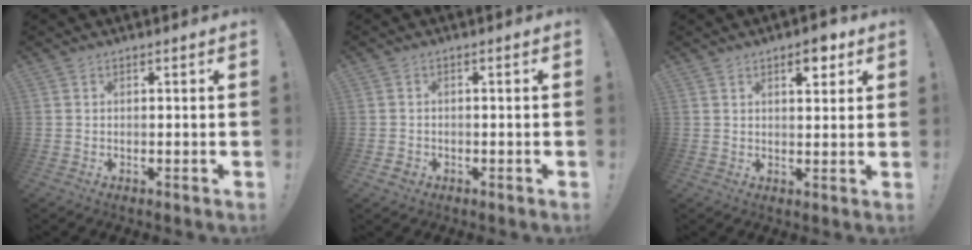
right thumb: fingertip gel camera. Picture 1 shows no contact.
{"total": 1.9, "force": [-1.1, 1.4, 0.8], "torque": [-0.010, 0.002, -0.019]}
{"total": 5.2, "force": [3.1, 2.4, 3.4], "torque": [-0.027, -0.014, 0.046]}